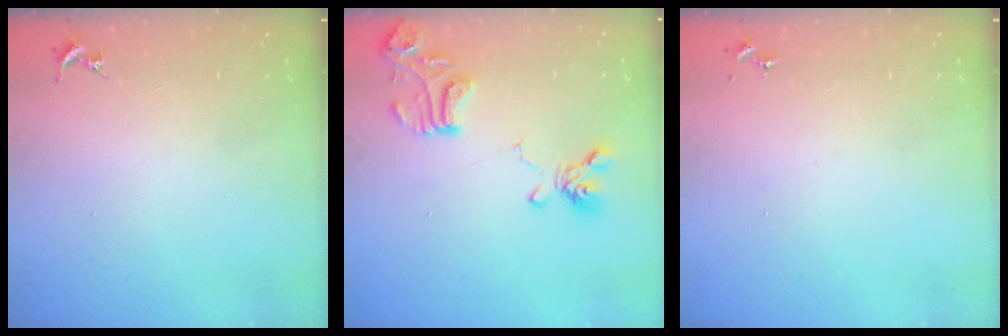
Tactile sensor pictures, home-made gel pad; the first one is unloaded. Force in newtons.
{"total": 15.9, "press": 15.8, "slide": 1.7}
{"total": 0.0}